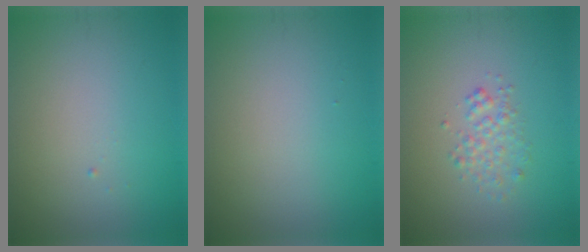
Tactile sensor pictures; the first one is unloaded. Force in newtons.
{"total": 0.0}
{"total": 1.8, "press": 1.8, "slide": 0.0}